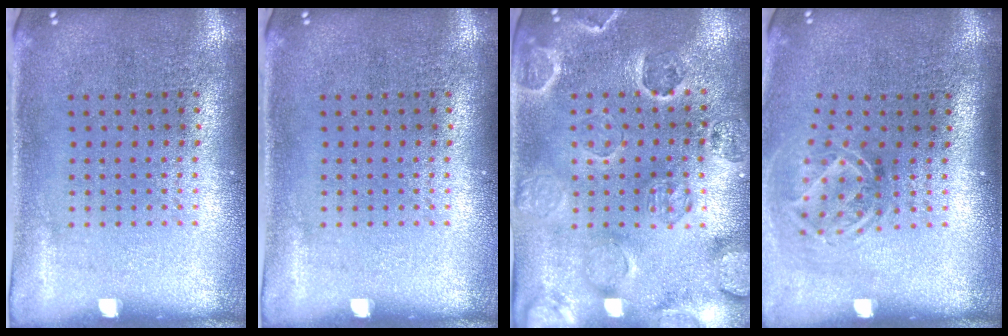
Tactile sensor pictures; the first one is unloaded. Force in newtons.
{"total": 0.0}
{"total": 2.6, "press": 2.4, "slide": 0.8}
{"total": 1.8, "press": 1.3, "slide": 1.2}